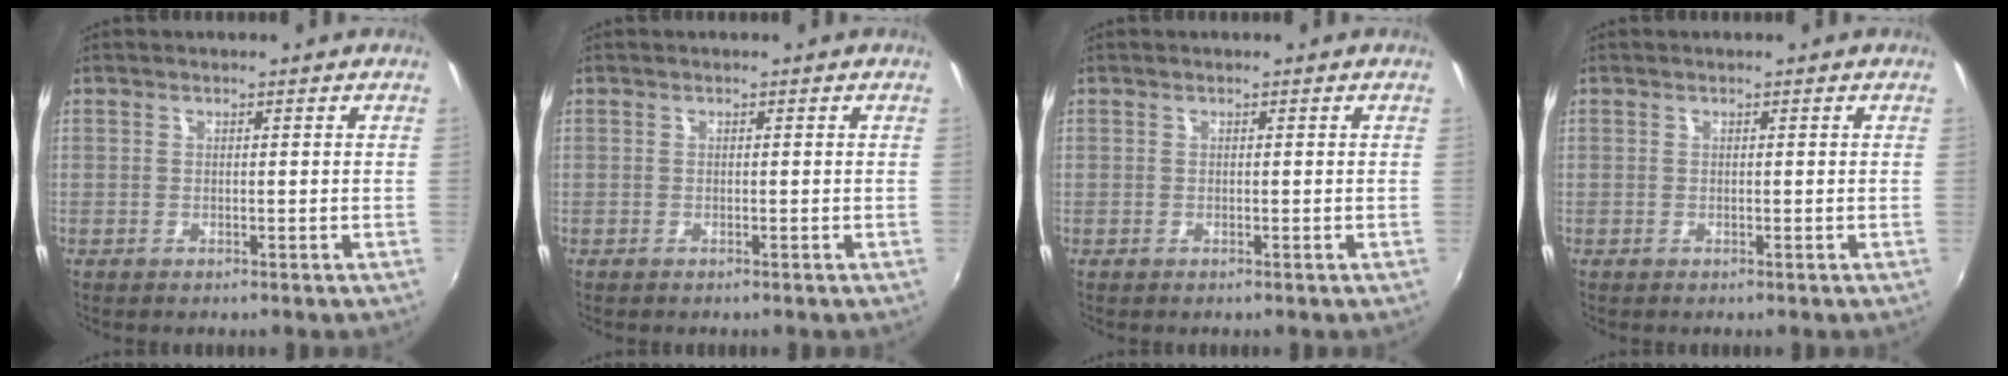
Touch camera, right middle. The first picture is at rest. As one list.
[{"total": 0.0}, {"total": 0.0}, {"total": 0.0}]